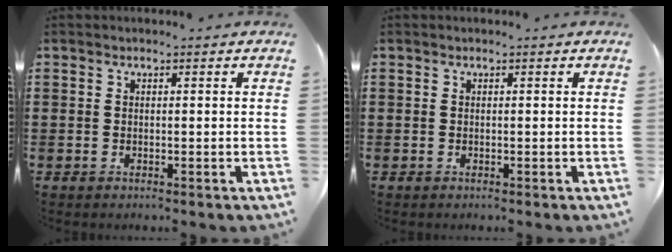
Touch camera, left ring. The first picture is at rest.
{"total": 0.0}